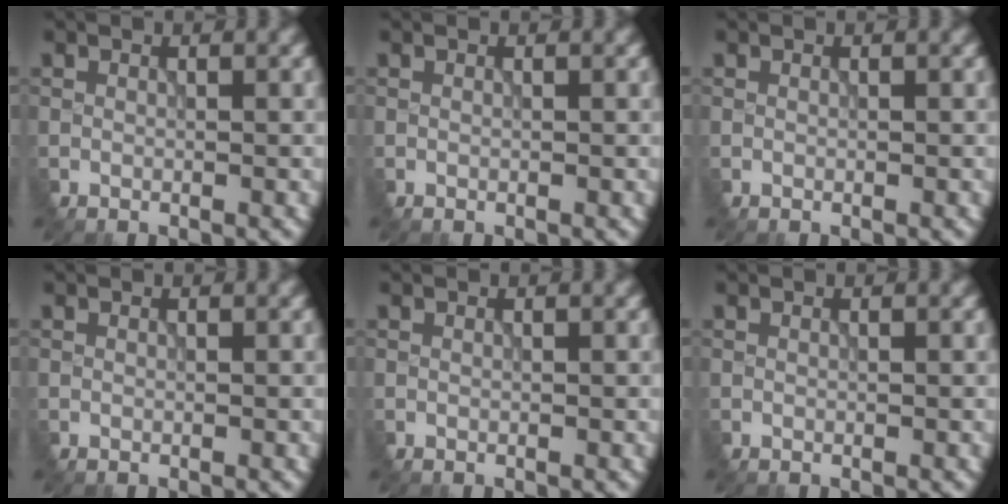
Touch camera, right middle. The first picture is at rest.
{"total": 0.0}
{"total": 0.0}
{"total": 0.0}
{"total": 0.0}
{"total": 0.0}